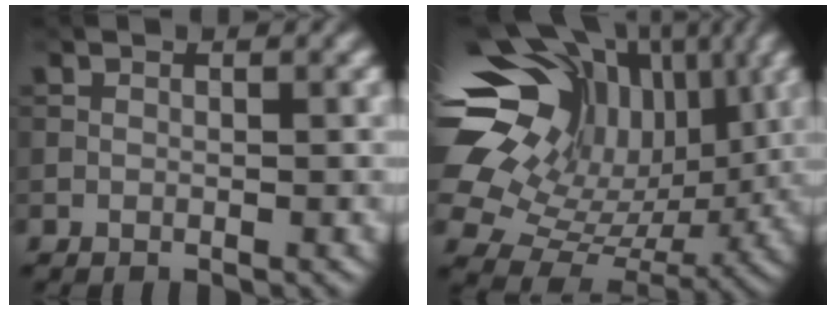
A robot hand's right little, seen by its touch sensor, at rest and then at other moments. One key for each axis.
{"total": 19.0, "fx": 5.8, "fy": 13.1, "fz": 12.5, "tx": -0.247, "ty": 0.032, "tz": 0.113}